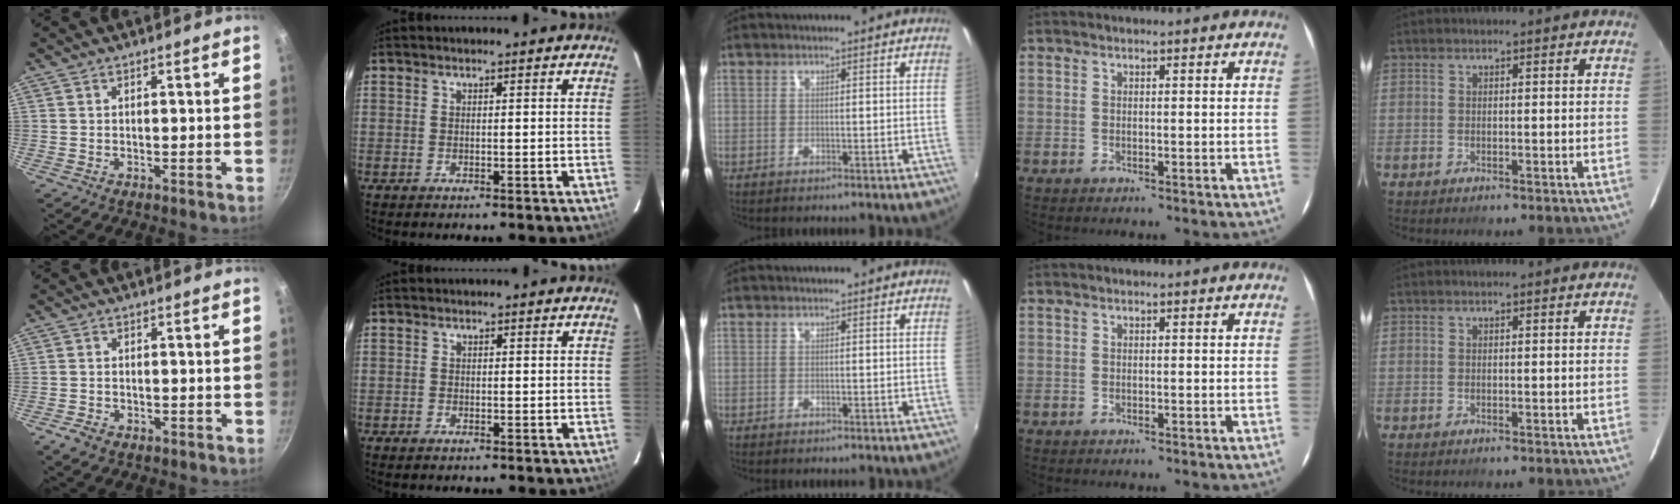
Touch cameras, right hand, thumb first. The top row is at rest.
{"thumb": {"total": 3.4, "force": [-1.8, 2.2, 1.9], "torque": [-0.034, 0.009, -0.029]}, "index": {"total": 0.8, "force": [-0.5, 0.5, 0.1], "torque": [-0.004, 0.000, -0.011]}}